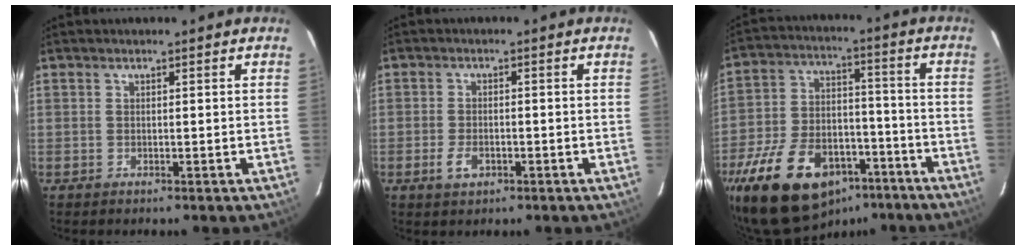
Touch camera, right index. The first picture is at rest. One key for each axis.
{"total": 3.6, "fx": -1.6, "fy": 2.0, "fz": 2.5, "tx": -0.056, "ty": -0.004, "tz": -0.027}
{"total": 24.8, "fx": -15.3, "fy": 13.5, "fz": 14.1, "tx": -0.293, "ty": -0.002, "tz": -0.235}